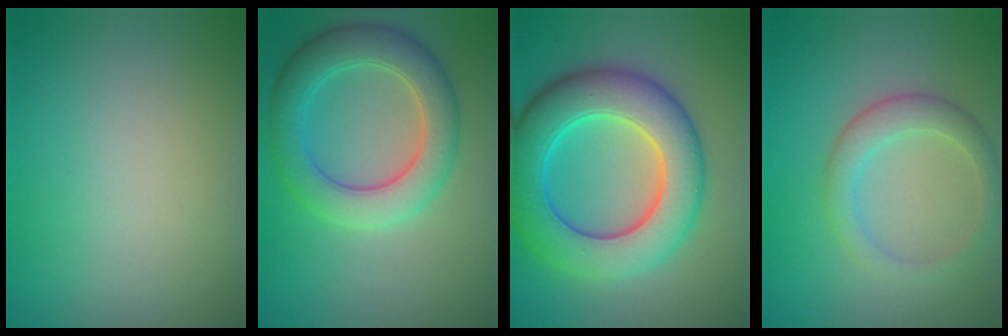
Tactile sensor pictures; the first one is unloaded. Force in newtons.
{"total": 6.1, "press": 6.1, "slide": 0.2}
{"total": 9.9, "press": 9.9, "slide": 0.1}
{"total": 3.0, "press": 3.0, "slide": 0.0}